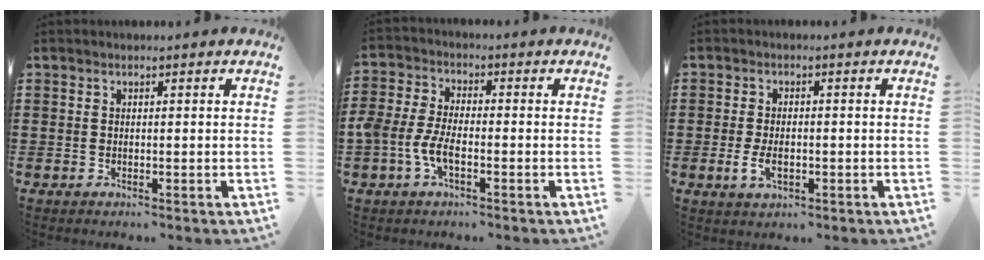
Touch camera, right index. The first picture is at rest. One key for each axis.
{"total": 5.1, "fx": -2.0, "fy": 2.2, "fz": 4.1, "tx": -0.106, "ty": -0.004, "tz": -0.046}
{"total": 3.2, "fx": -0.7, "fy": 1.7, "fz": 2.7, "tx": -0.057, "ty": -0.004, "tz": -0.013}